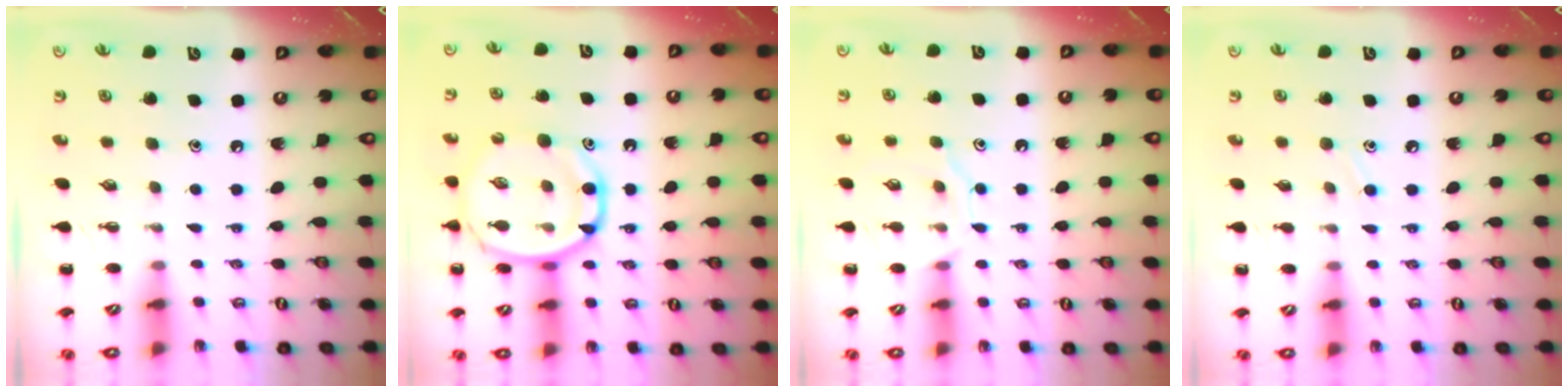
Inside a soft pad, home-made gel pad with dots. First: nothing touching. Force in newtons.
{"total": 14.3, "press": 13.9, "slide": 3.3}
{"total": 8.5, "press": 8.4, "slide": 0.6}
{"total": 5.1, "press": 4.7, "slide": 1.8}